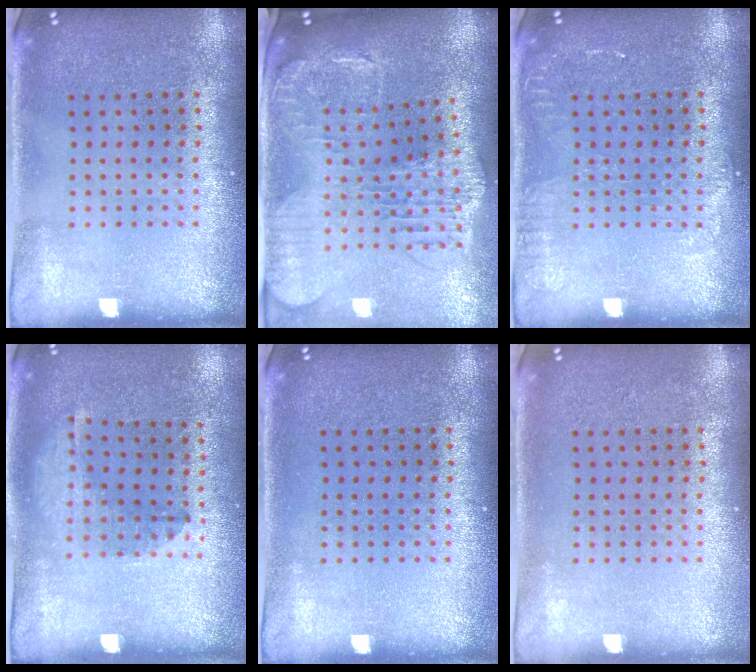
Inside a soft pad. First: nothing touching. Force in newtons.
{"total": 2.5, "press": 2.2, "slide": 1.2}
{"total": 1.3, "press": 1.2, "slide": 0.2}
{"total": 1.4, "press": 0.9, "slide": 1.1}
{"total": 0.0}
{"total": 0.0}